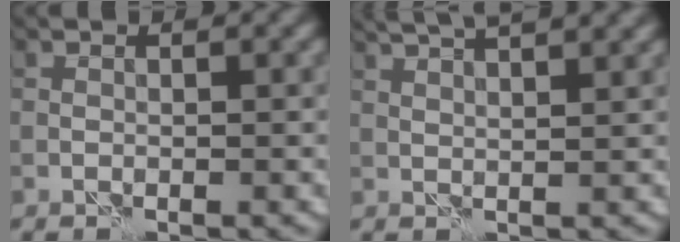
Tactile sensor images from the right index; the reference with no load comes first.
{"total": 7.3, "force": [4.9, 2.5, 4.8], "torque": [-0.051, 0.039, 0.047]}